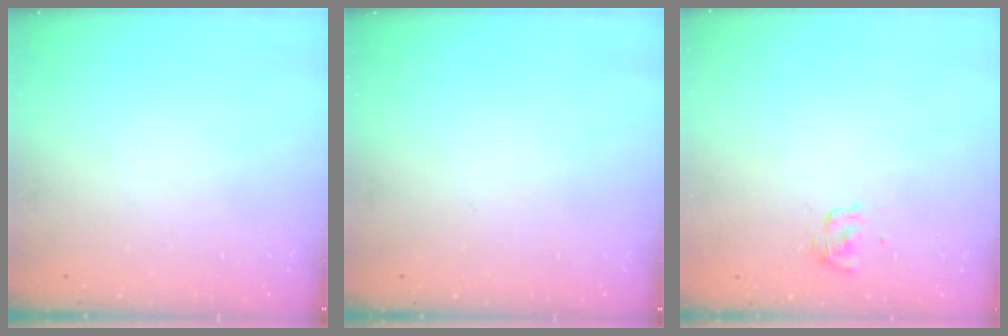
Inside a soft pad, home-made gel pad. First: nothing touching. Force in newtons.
{"total": 0.0}
{"total": 2.3, "press": 2.1, "slide": 0.9}